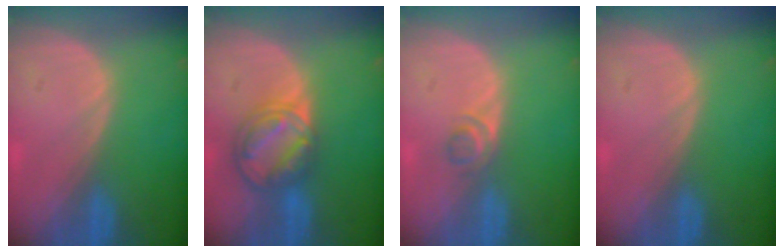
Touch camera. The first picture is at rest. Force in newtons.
{"total": 8.3, "press": 7.0, "slide": 4.4}
{"total": 2.2, "press": 2.0, "slide": 0.9}
{"total": 0.0}